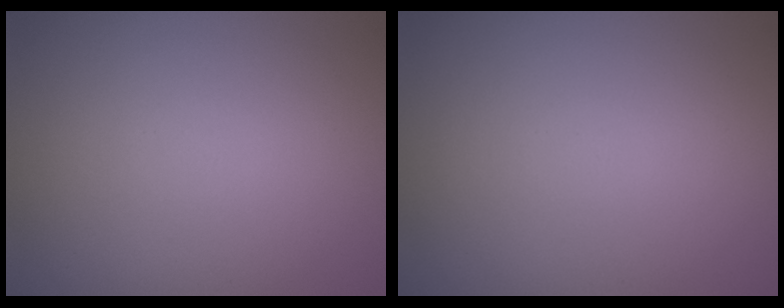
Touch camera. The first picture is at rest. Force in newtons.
{"total": 0.0}